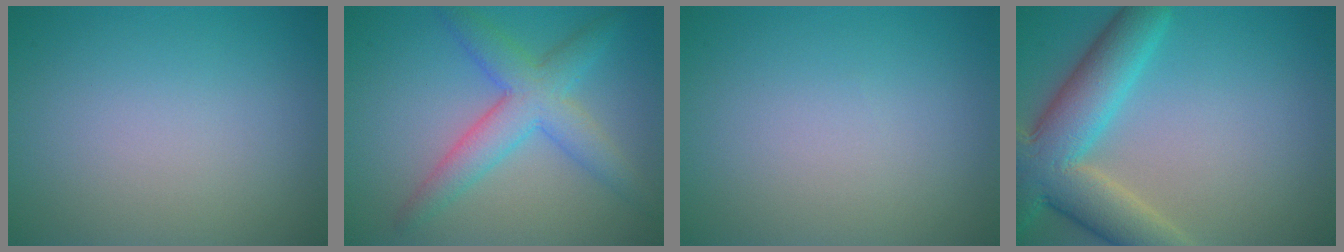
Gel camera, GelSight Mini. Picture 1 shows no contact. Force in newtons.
{"total": 5.2, "press": 5.2, "slide": 0.1}
{"total": 0.0}
{"total": 8.6, "press": 8.6, "slide": 0.6}